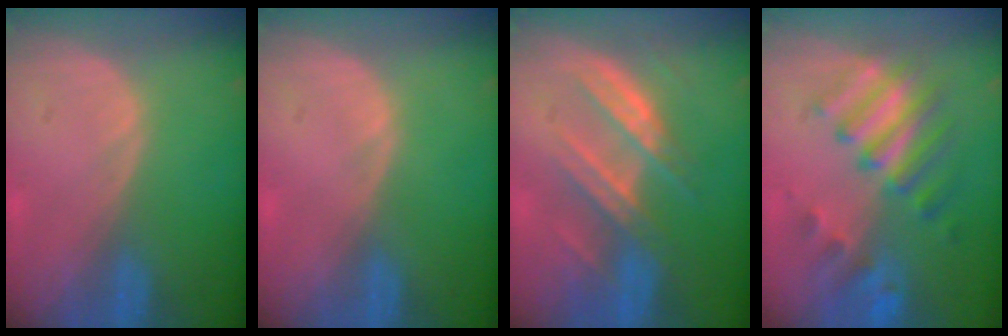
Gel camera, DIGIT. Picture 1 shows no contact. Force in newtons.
{"total": 0.0}
{"total": 7.4, "press": 7.2, "slide": 2.0}
{"total": 8.8, "press": 8.1, "slide": 3.3}